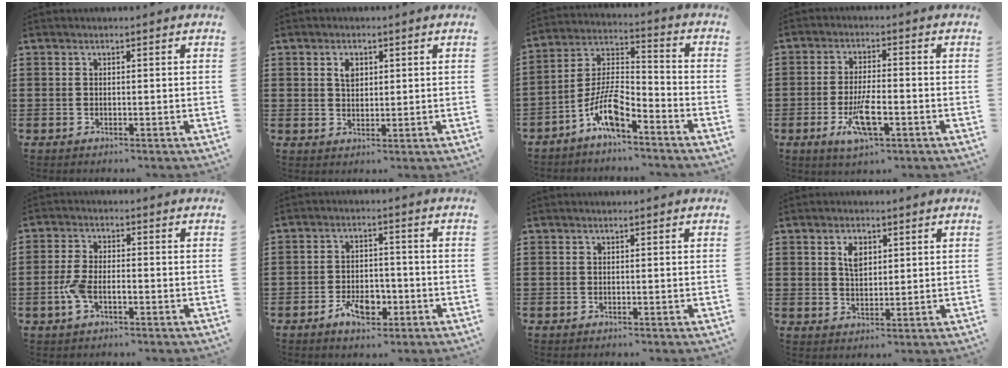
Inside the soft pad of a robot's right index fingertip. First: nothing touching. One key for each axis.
{"total": 2.4, "fx": 1.0, "fy": 1.5, "fz": 1.6, "tx": -0.030, "ty": -0.001, "tz": 0.018}
{"total": 9.3, "fx": -6.0, "fy": 2.9, "fz": 6.5, "tx": -0.147, "ty": 0.000, "tz": -0.118}
{"total": 6.9, "fx": -2.7, "fy": 2.0, "fz": 6.0, "tx": -0.122, "ty": -0.009, "tz": -0.048}
{"total": 4.1, "fx": -1.5, "fy": 1.9, "fz": 3.4, "tx": -0.085, "ty": -0.005, "tz": -0.033}
{"total": 5.8, "fx": -2.8, "fy": 3.2, "fz": 3.9, "tx": -0.066, "ty": 0.004, "tz": -0.053}
{"total": 0.0}
{"total": 3.4, "fx": 1.4, "fy": 1.9, "fz": 2.4, "tx": -0.047, "ty": 0.002, "tz": 0.024}